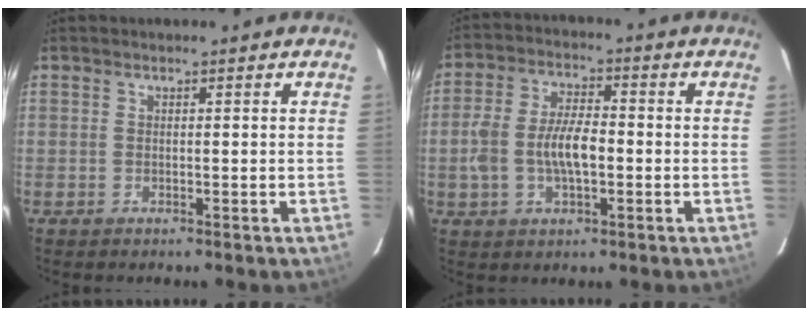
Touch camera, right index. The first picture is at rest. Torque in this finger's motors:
{"motor_torque": [0.77, -0.49, 0.50, 0.13]}